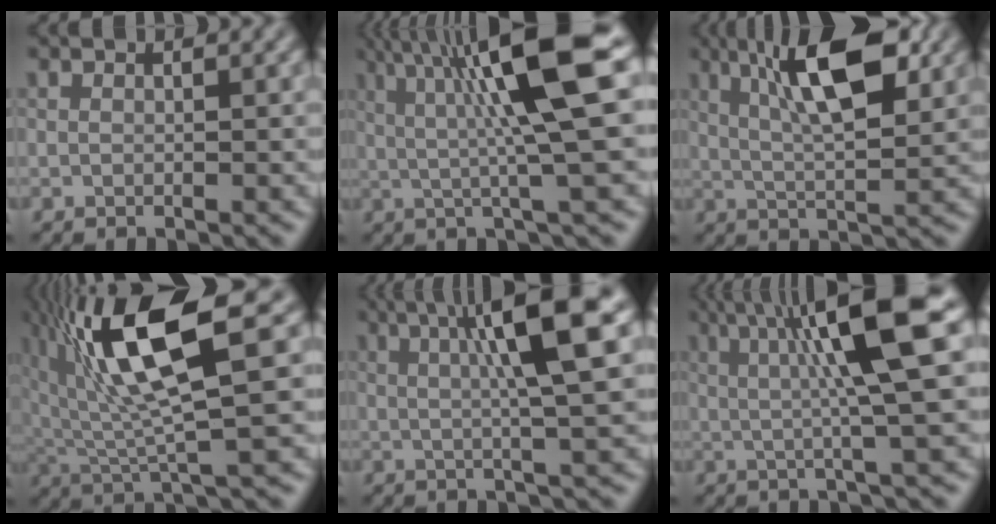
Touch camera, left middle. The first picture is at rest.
{"total": 10.5, "force": [1.9, 1.2, 10.2], "torque": [-0.166, 0.018, 0.046]}
{"total": 8.2, "force": [2.8, 2.1, 7.4], "torque": [-0.135, 0.015, 0.059]}
{"total": 9.3, "force": [2.4, 1.9, 8.8], "torque": [-0.178, 0.014, 0.066]}
{"total": 7.9, "force": [1.8, 0.8, 7.7], "torque": [-0.112, 0.017, 0.043]}
{"total": 9.0, "force": [1.9, 0.9, 8.8], "torque": [-0.139, 0.013, 0.047]}